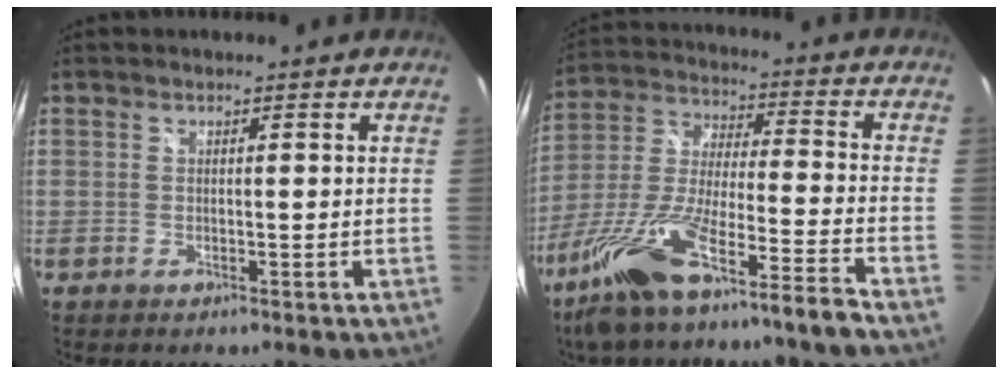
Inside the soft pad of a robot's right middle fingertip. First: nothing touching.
{"total": 16.5, "force": [-12.0, 0.1, 11.3], "torque": [-0.231, -0.023, -0.223]}